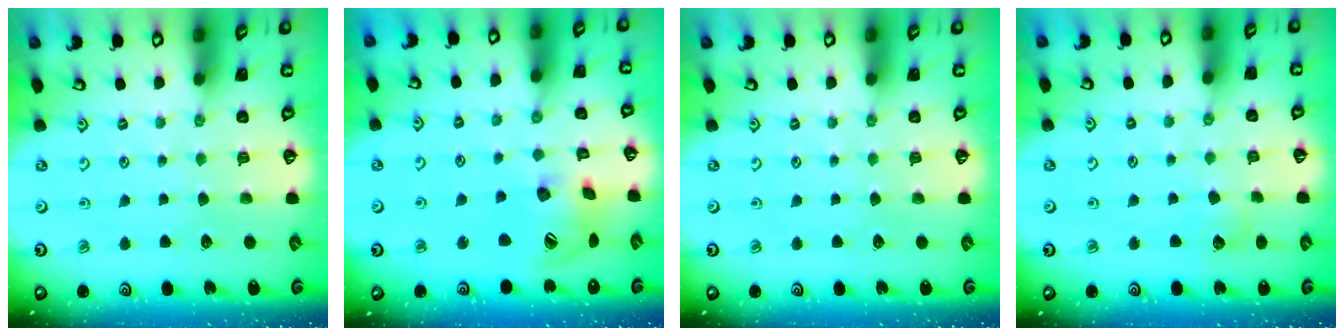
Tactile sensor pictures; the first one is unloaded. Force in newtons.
{"total": 16.3, "press": 16.1, "slide": 2.1}
{"total": 0.0}
{"total": 4.8, "press": 4.8, "slide": 0.4}